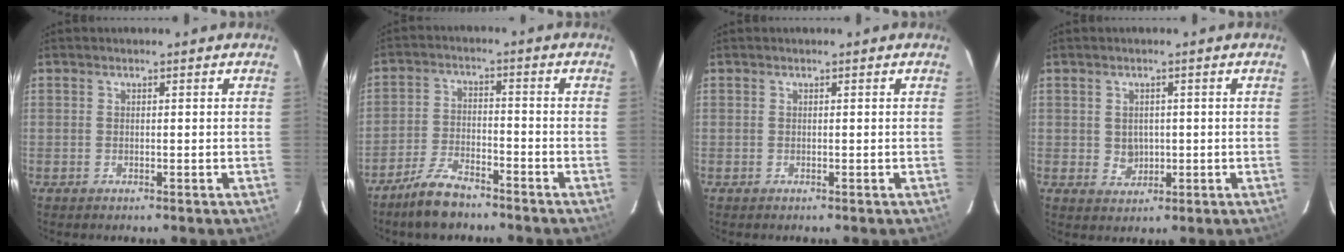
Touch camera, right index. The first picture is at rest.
{"total": 7.6, "force": [-6.3, 2.6, 3.5], "torque": [-0.089, 0.000, -0.118]}
{"total": 0.0}
{"total": 3.3, "force": [0.1, 3.0, 1.3], "torque": [-0.022, 0.004, 0.008]}